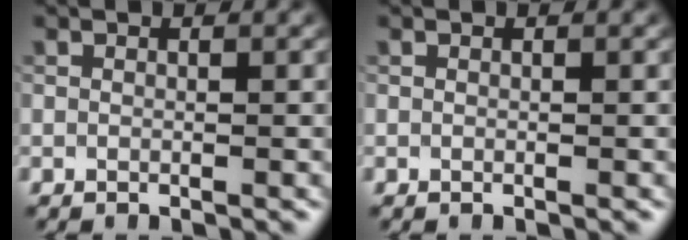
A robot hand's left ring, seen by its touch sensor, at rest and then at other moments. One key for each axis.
{"total": 0.0}